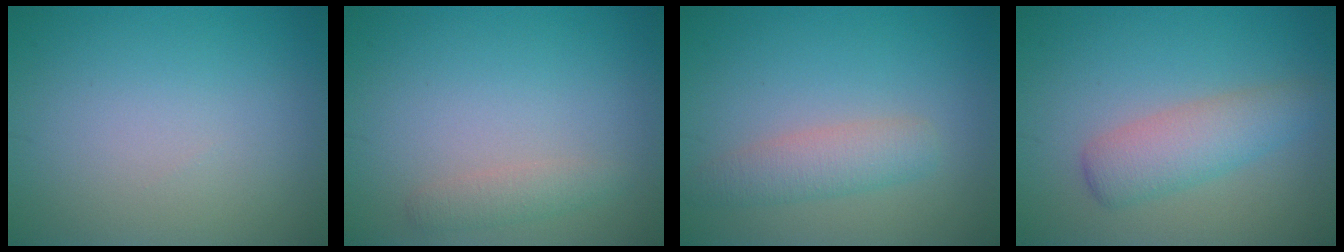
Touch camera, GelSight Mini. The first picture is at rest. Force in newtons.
{"total": 1.5, "press": 1.5, "slide": 0.0}
{"total": 3.0, "press": 3.0, "slide": 0.1}
{"total": 3.7, "press": 3.7, "slide": 0.1}